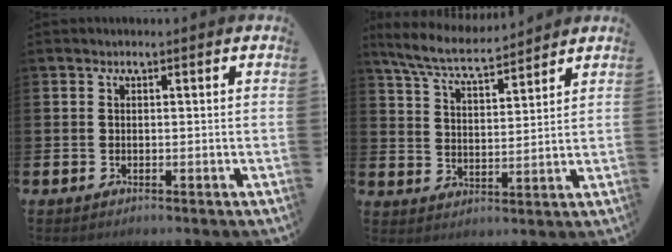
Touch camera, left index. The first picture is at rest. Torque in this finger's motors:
{"motor_torque": [0.45, -0.65, -0.03, 0.02]}